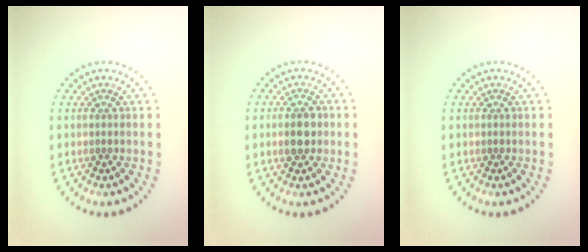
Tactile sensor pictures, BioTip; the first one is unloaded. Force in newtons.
{"total": 2.2, "press": 2.2, "slide": 0.0}
{"total": 0.0}